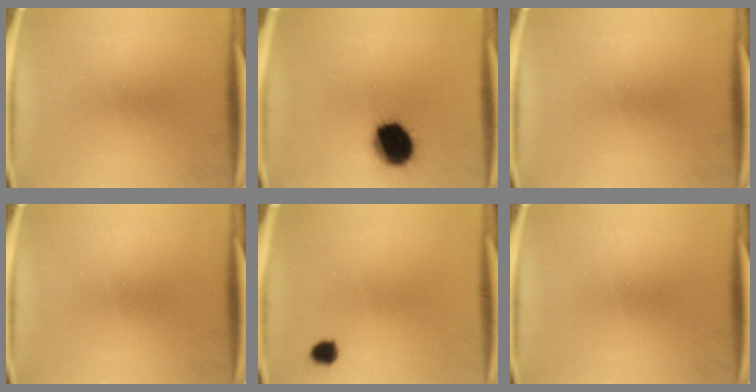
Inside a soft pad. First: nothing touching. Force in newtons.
{"total": 15.8}
{"total": 0.0}
{"total": 0.0}
{"total": 2.4}
{"total": 0.0}